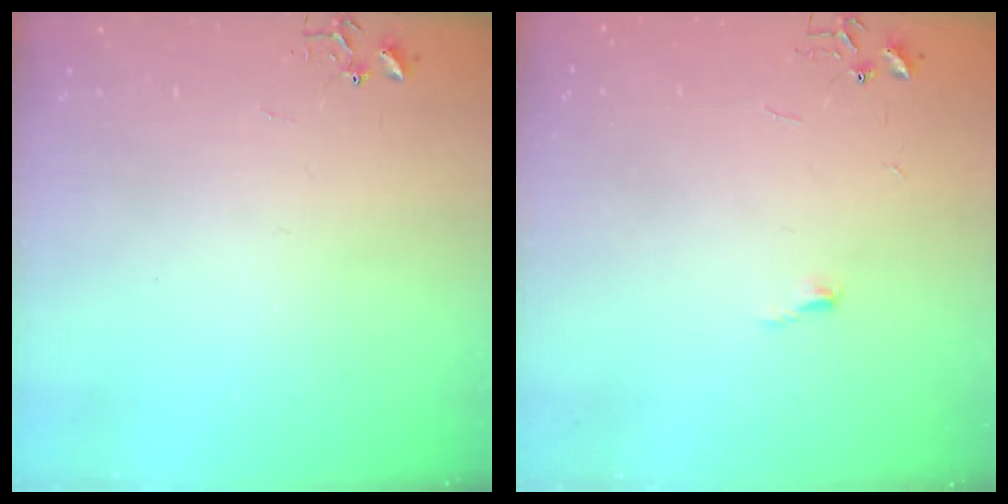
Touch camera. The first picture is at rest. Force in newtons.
{"total": 3.5, "press": 3.5, "slide": 0.4}